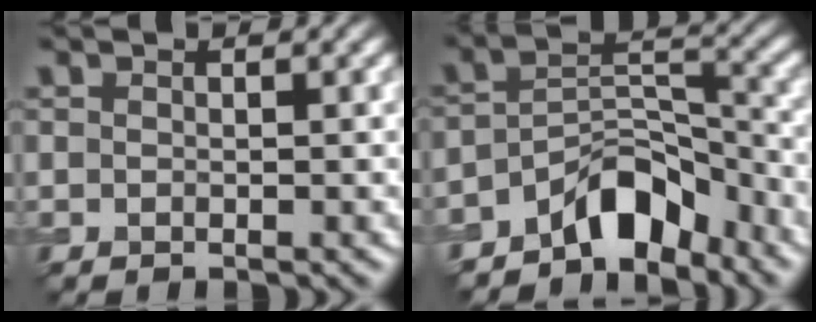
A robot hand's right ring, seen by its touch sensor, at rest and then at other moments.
{"total": 6.5, "force": [-4.9, 3.0, 3.1], "torque": [-0.031, 0.003, -0.092]}